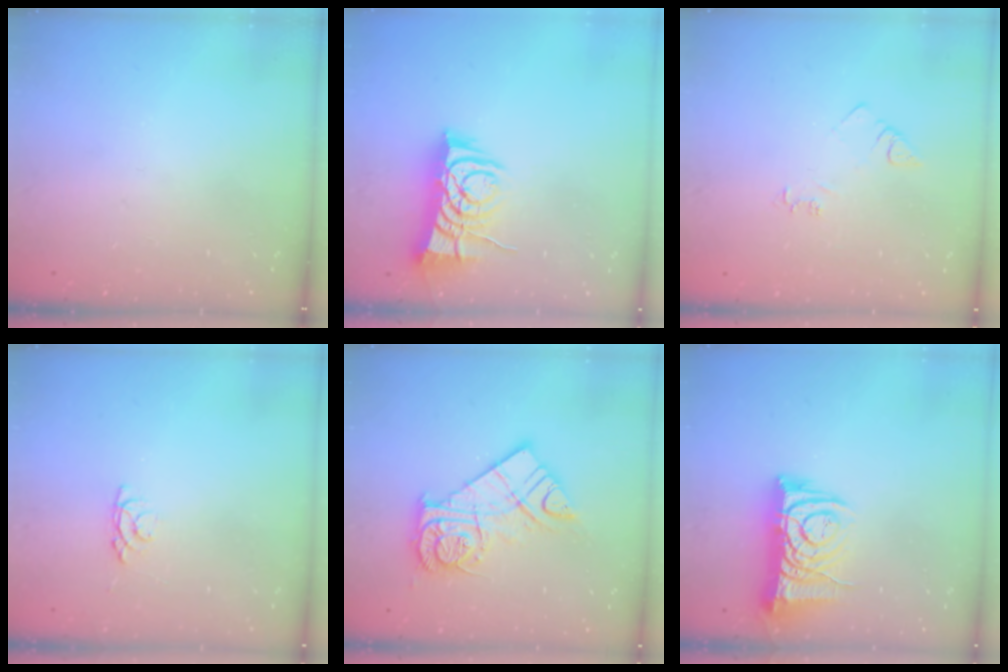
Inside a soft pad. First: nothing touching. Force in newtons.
{"total": 9.0, "press": 8.9, "slide": 1.0}
{"total": 4.5, "press": 4.5, "slide": 0.6}
{"total": 3.9, "press": 3.8, "slide": 0.5}
{"total": 13.4, "press": 13.4, "slide": 1.4}
{"total": 9.4, "press": 9.4, "slide": 1.2}